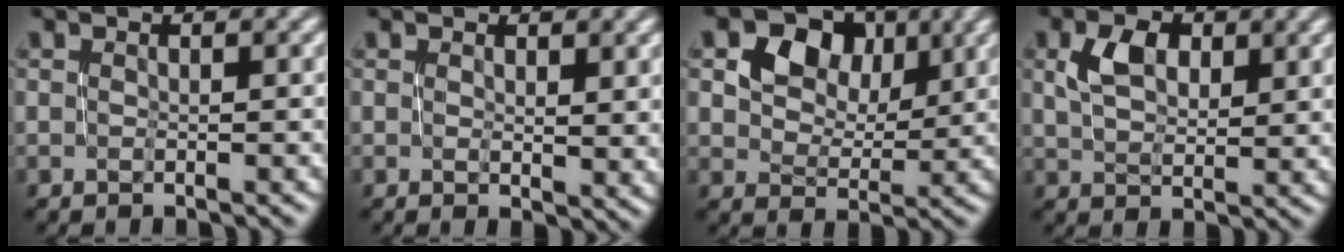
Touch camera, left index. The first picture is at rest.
{"total": 2.2, "force": [0.5, 1.0, 1.8], "torque": [-0.027, 0.000, 0.011]}
{"total": 7.1, "force": [3.5, 5.2, 3.4], "torque": [-0.063, 0.011, 0.048]}
{"total": 4.1, "force": [1.9, 2.5, 2.6], "torque": [-0.050, 0.008, 0.036]}